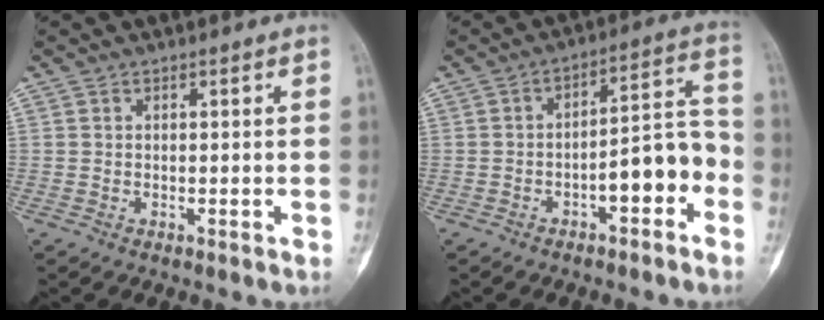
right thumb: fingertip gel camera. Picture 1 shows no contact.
{"total": 10.2, "force": [-3.8, 3.9, 8.6], "torque": [-0.110, 0.054, -0.056]}